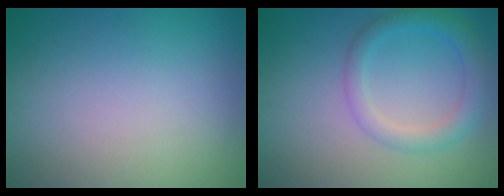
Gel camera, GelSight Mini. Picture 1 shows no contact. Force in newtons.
{"total": 3.0, "press": 3.0, "slide": 0.2}